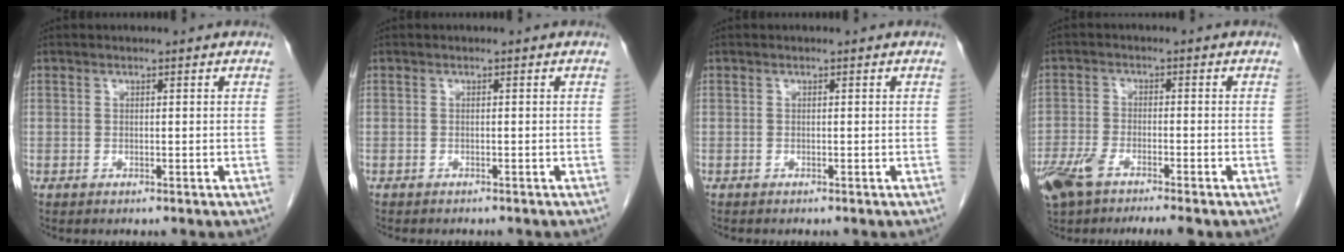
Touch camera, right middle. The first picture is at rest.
{"total": 2.9, "force": [-2.6, 0.9, 1.1], "torque": [-0.018, -0.005, -0.028]}
{"total": 0.7, "force": [-0.6, 0.1, 0.3], "torque": [-0.007, -0.001, -0.009]}
{"total": 9.4, "force": [-6.8, 2.2, 6.1], "torque": [-0.114, -0.008, -0.115]}